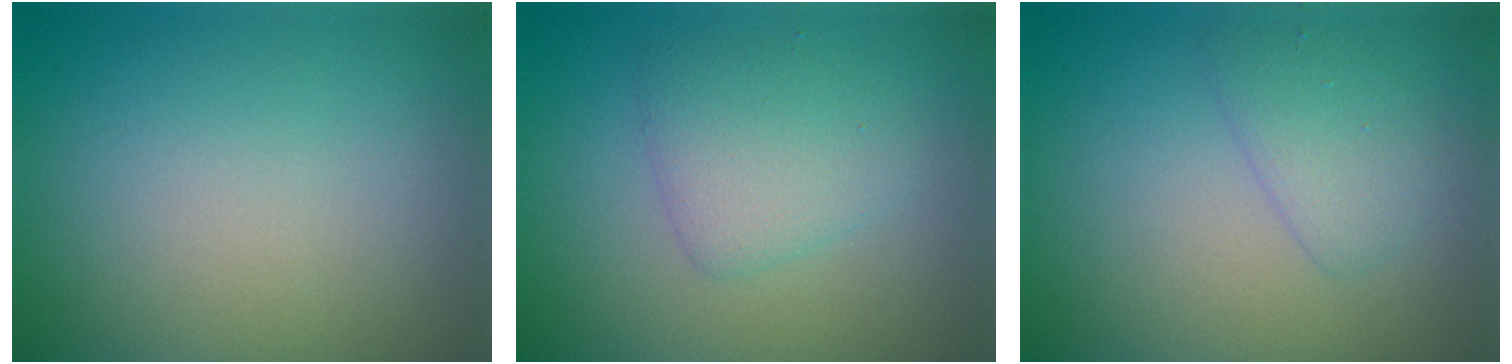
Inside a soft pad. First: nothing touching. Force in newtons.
{"total": 2.9, "press": 2.9, "slide": 0.1}
{"total": 2.2, "press": 2.2, "slide": 0.1}